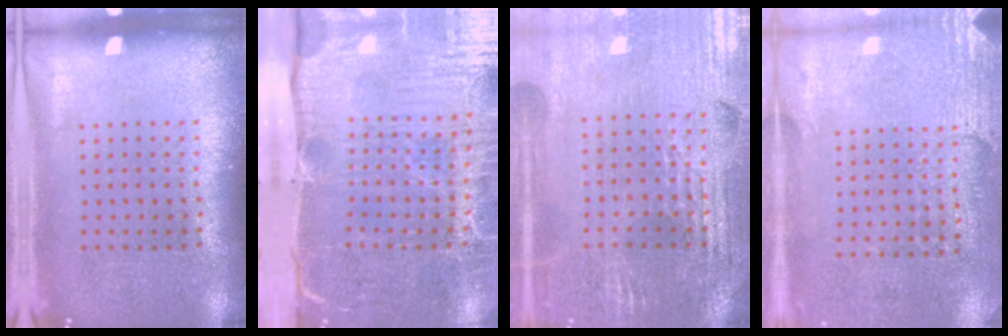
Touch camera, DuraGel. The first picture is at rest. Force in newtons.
{"total": 5.4, "press": 4.5, "slide": 3.1}
{"total": 2.9, "press": 2.8, "slide": 0.5}
{"total": 2.6, "press": 2.4, "slide": 1.1}